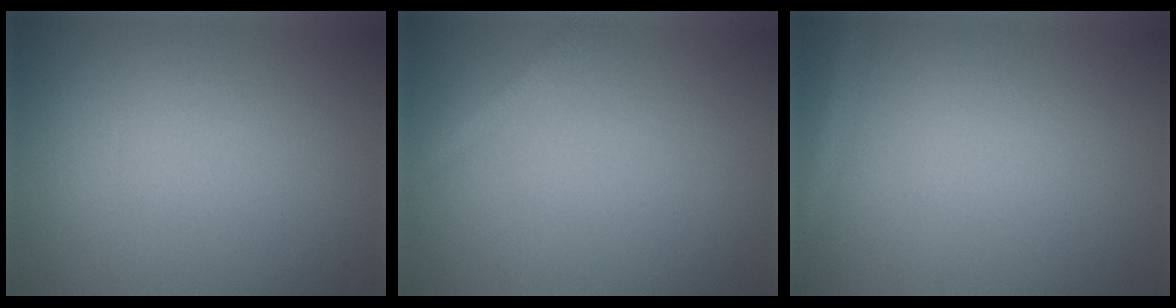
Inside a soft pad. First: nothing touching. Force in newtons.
{"total": 1.7, "press": 1.7, "slide": 0.1}
{"total": 2.1, "press": 2.1, "slide": 0.1}